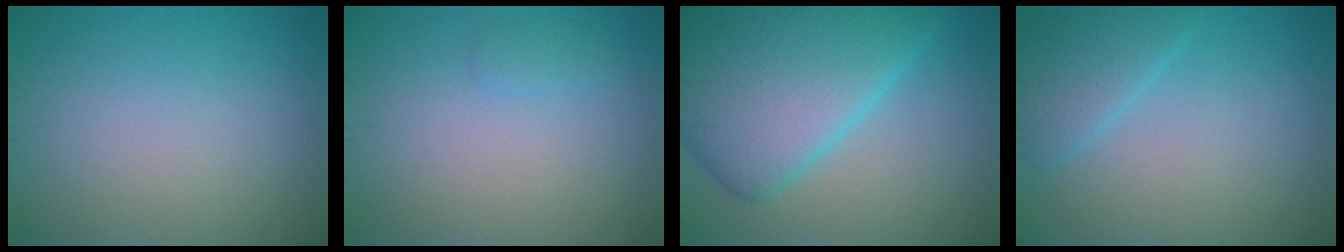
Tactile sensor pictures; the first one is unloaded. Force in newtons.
{"total": 0.8, "press": 0.8, "slide": 0.1}
{"total": 10.9, "press": 10.9, "slide": 0.2}
{"total": 2.8, "press": 2.8, "slide": 0.1}